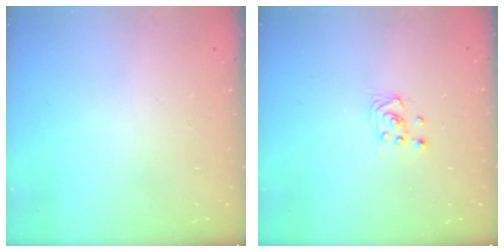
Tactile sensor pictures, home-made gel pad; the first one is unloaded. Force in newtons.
{"total": 3.1, "press": 2.8, "slide": 1.3}